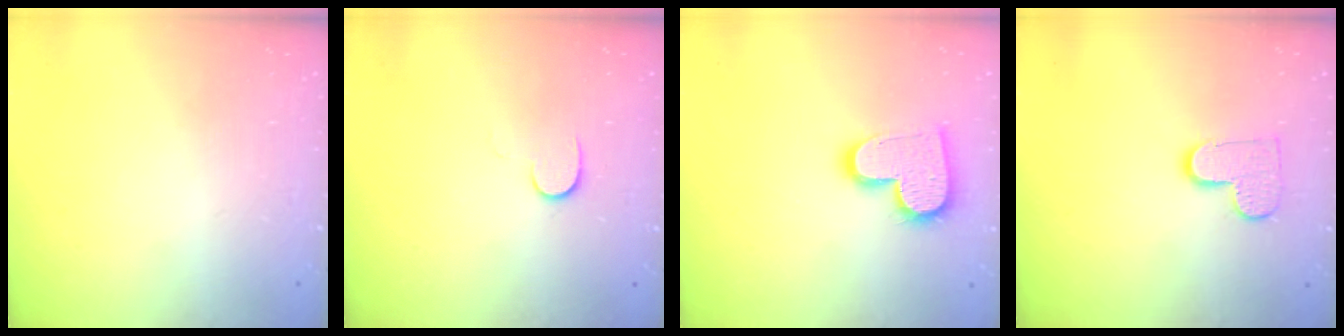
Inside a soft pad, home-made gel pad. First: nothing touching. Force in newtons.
{"total": 6.8, "press": 6.7, "slide": 1.0}
{"total": 14.0, "press": 13.9, "slide": 0.8}
{"total": 9.2, "press": 9.1, "slide": 0.6}